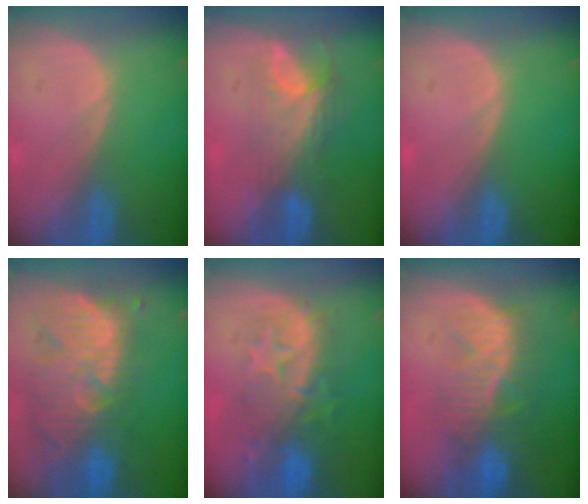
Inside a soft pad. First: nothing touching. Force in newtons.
{"total": 7.9, "press": 6.6, "slide": 4.3}
{"total": 0.0}
{"total": 12.1, "press": 11.0, "slide": 5.1}
{"total": 9.3, "press": 8.9, "slide": 2.8}
{"total": 10.0, "press": 8.7, "slide": 4.9}